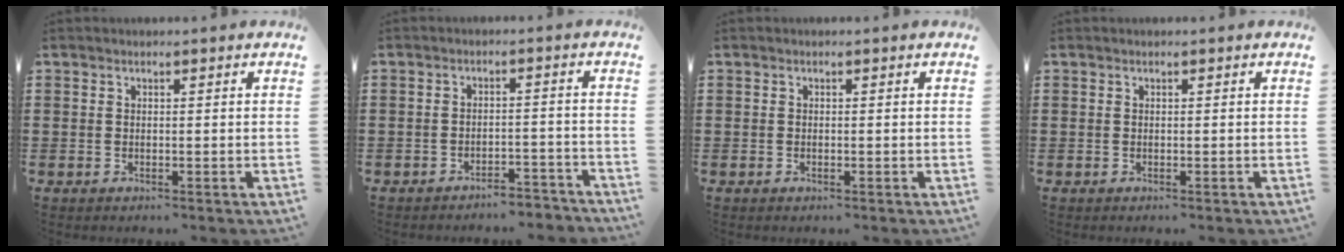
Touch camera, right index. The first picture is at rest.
{"total": 3.2, "force": [-3.2, 0.2, 0.5], "torque": [-0.013, 0.002, -0.067]}
{"total": 0.0}
{"total": 0.0}